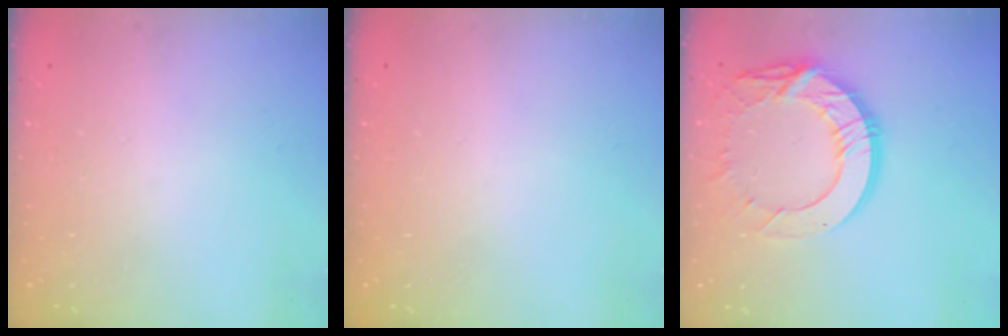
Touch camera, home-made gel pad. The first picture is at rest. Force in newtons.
{"total": 0.0}
{"total": 16.0, "press": 15.9, "slide": 1.4}